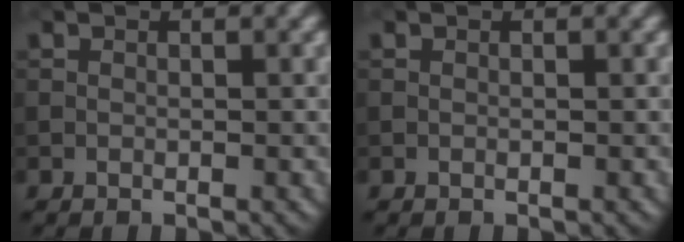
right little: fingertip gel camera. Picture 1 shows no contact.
{"total": 0.0}